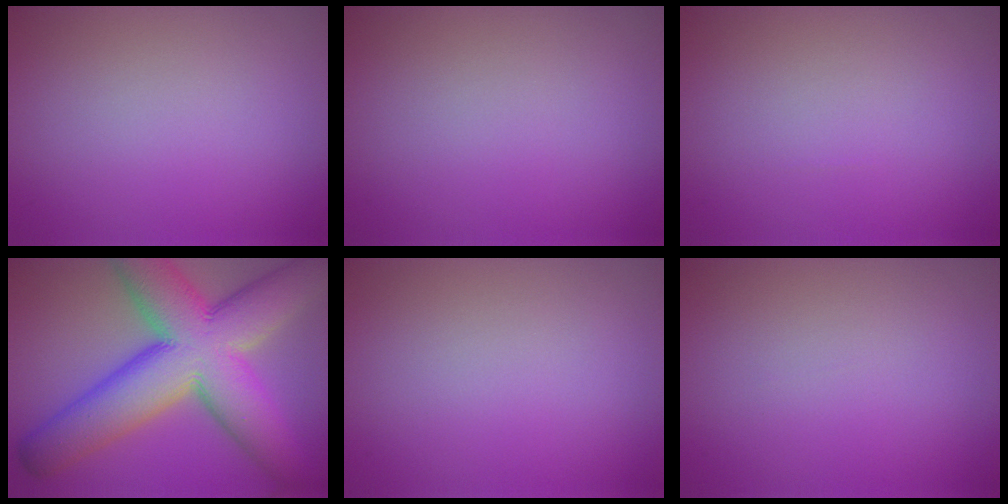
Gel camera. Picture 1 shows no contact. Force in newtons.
{"total": 0.0}
{"total": 0.0}
{"total": 14.8, "press": 14.8, "slide": 0.5}
{"total": 0.0}
{"total": 0.0}